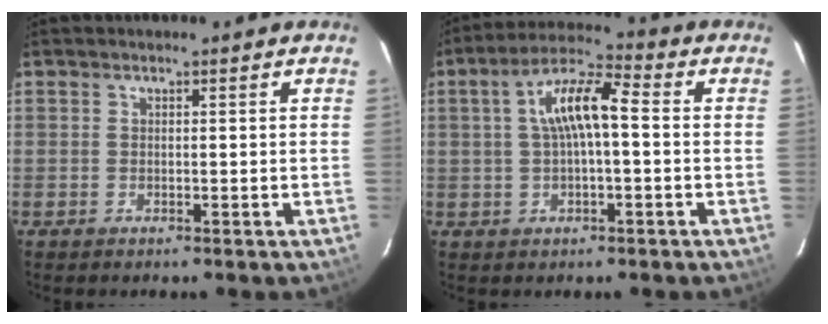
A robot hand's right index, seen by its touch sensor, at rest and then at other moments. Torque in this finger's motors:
{"motor_torque": [0.43, -0.06, 0.61, 0.15]}